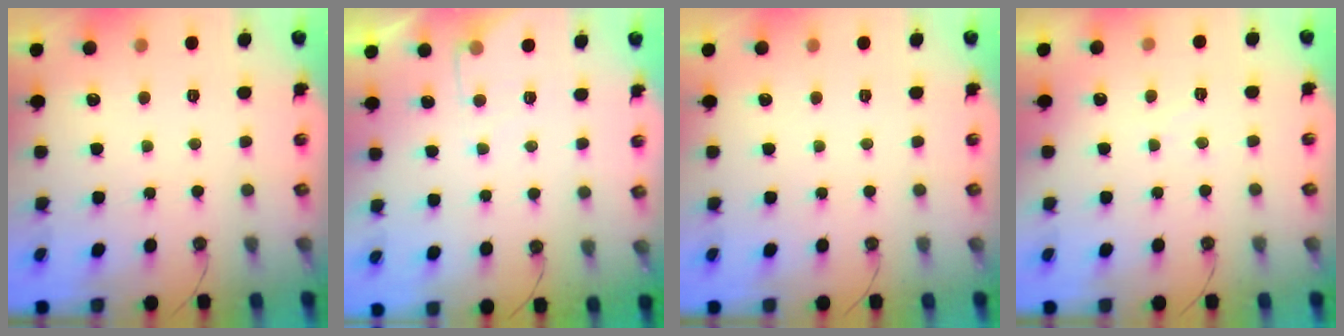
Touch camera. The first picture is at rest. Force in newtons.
{"total": 4.7, "press": 4.7, "slide": 0.4}
{"total": 0.0}
{"total": 3.7, "press": 3.7, "slide": 0.6}